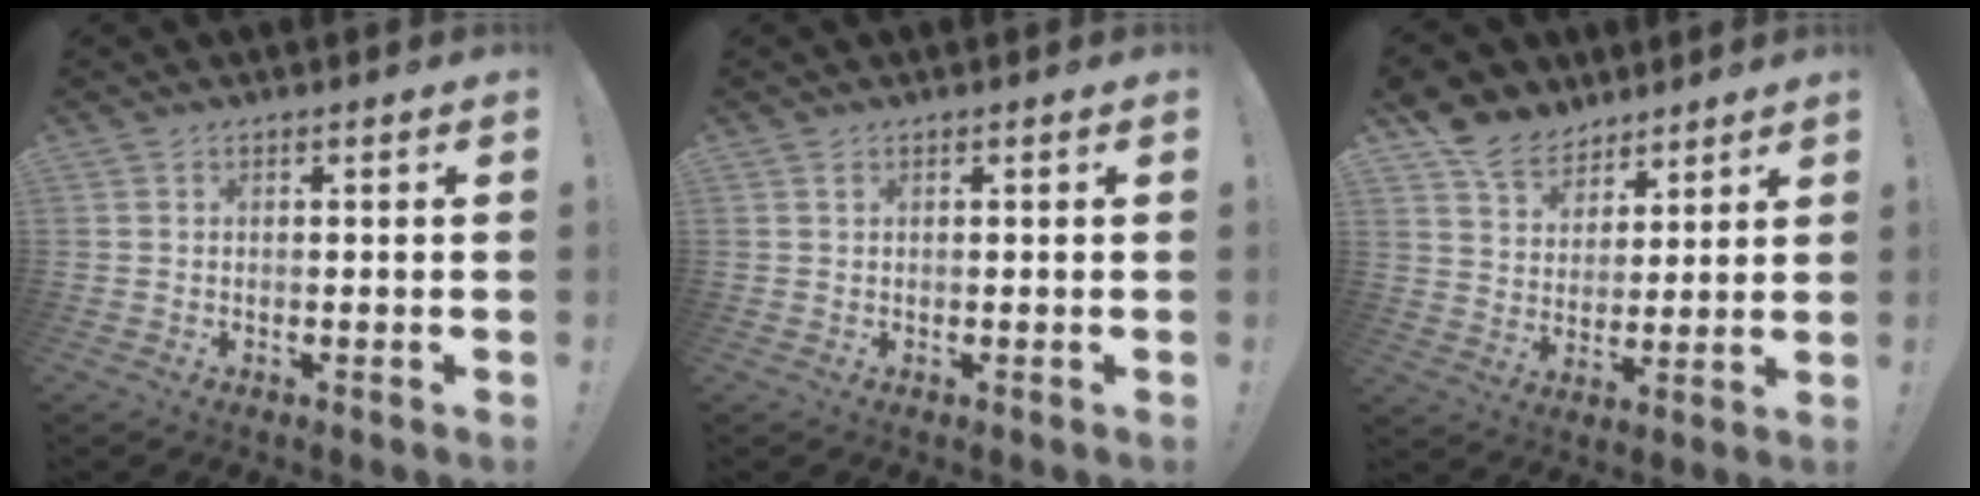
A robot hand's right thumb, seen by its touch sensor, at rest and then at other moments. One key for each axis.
{"total": 0.7, "fx": 0.3, "fy": 0.0, "fz": 0.7, "tx": -0.008, "ty": -0.001, "tz": 0.005}
{"total": 10.4, "fx": 7.9, "fy": 6.6, "fz": 1.8, "tx": -0.033, "ty": -0.061, "tz": 0.155}